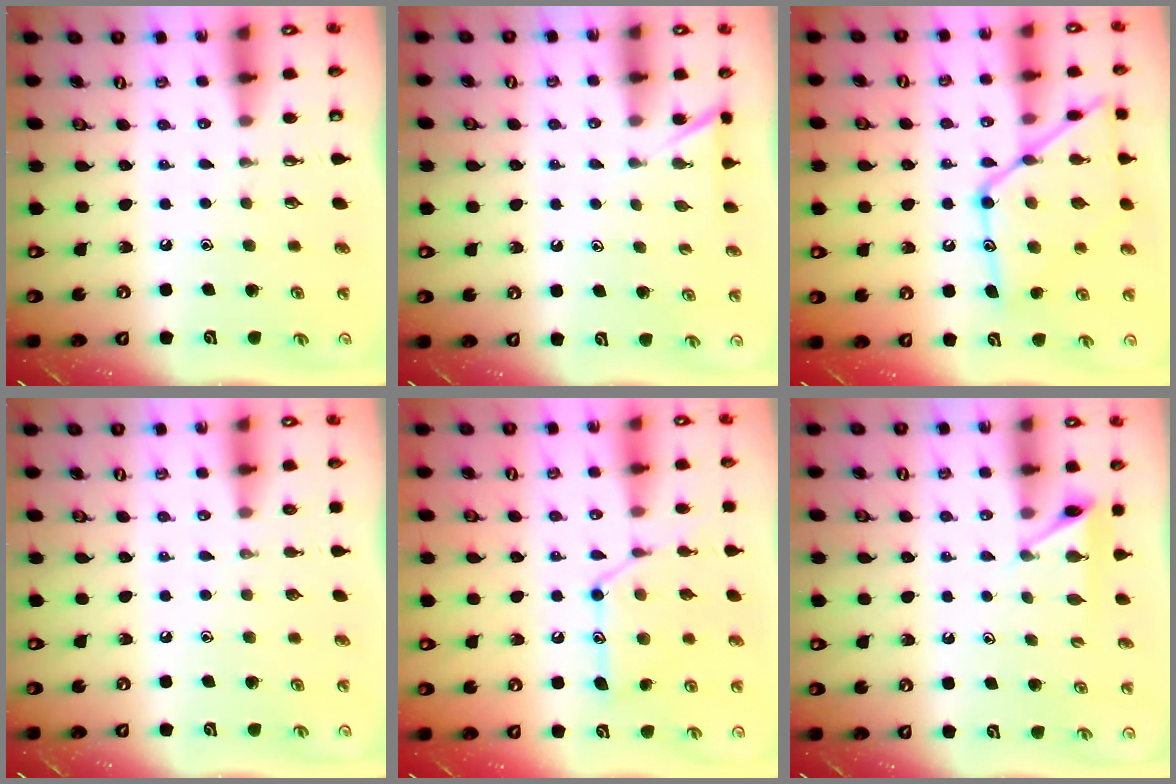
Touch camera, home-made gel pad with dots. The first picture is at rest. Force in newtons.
{"total": 2.7, "press": 2.7, "slide": 0.3}
{"total": 19.7, "press": 19.7, "slide": 1.4}
{"total": 0.0}
{"total": 13.6, "press": 13.6, "slide": 1.1}
{"total": 5.0, "press": 5.0, "slide": 0.5}